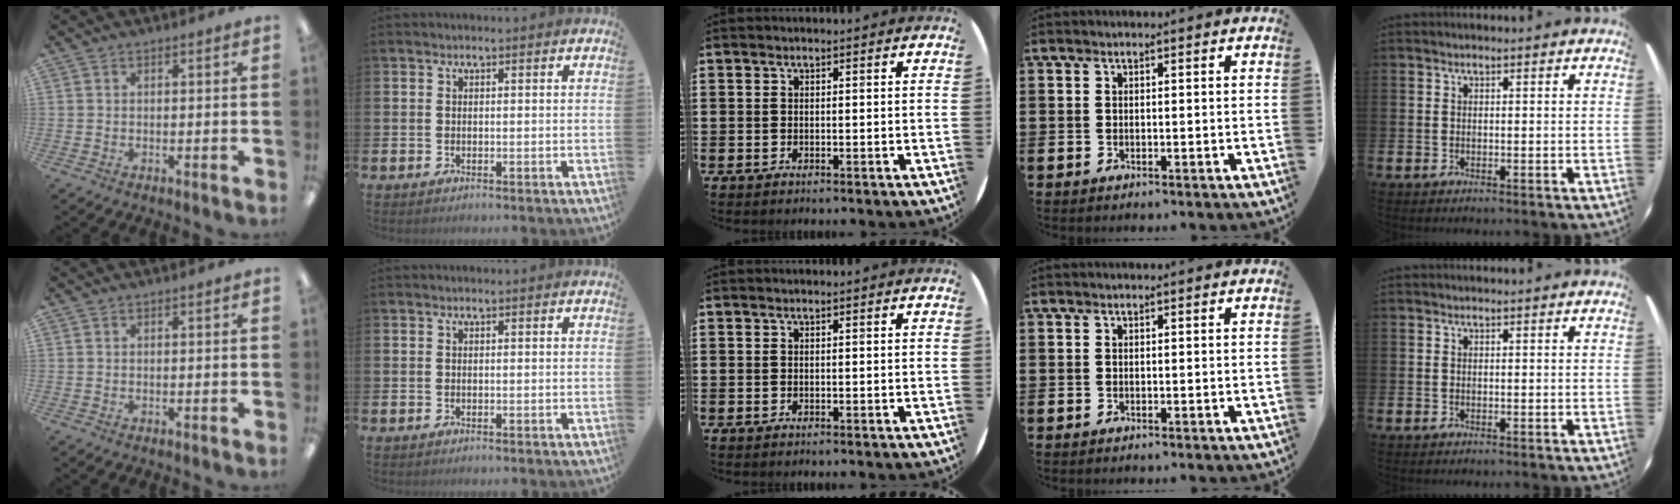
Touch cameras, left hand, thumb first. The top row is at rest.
{}